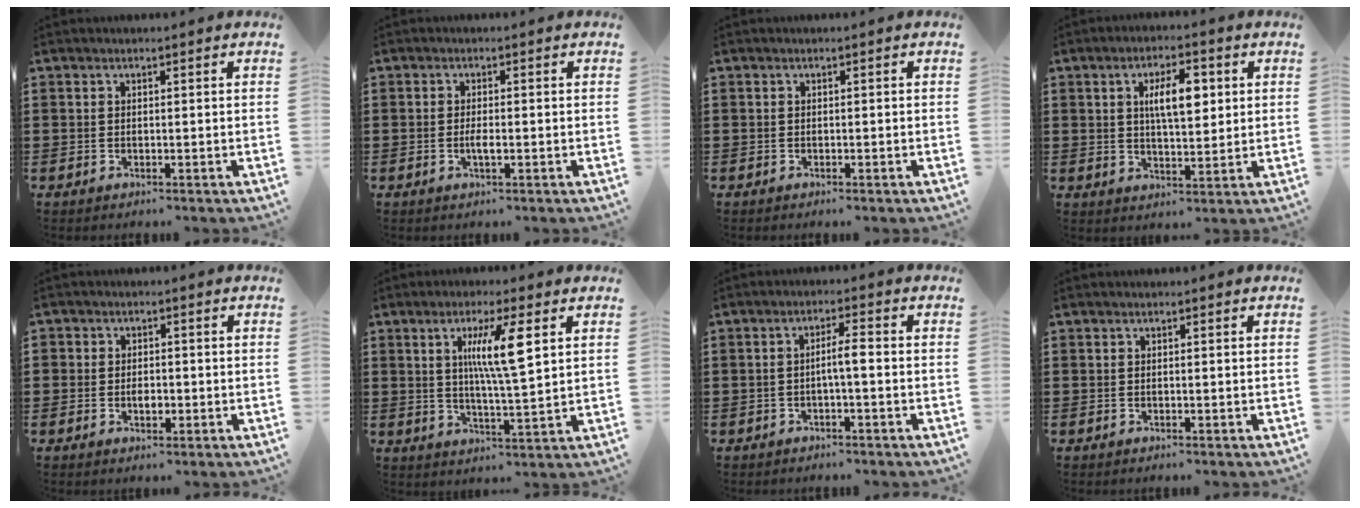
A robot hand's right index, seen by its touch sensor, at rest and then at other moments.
{"total": 1.9, "force": [-0.6, 0.4, 1.8], "torque": [-0.032, 0.000, -0.010]}
{"total": 0.0}
{"total": 6.7, "force": [1.7, 2.6, 6.0], "torque": [-0.114, 0.007, 0.026]}
{"total": 2.3, "force": [-0.6, 1.7, 1.3], "torque": [-0.027, 0.003, -0.012]}
{"total": 8.5, "force": [2.8, 1.2, 7.9], "torque": [-0.151, 0.000, 0.041]}
{"total": 3.1, "force": [-0.7, 0.4, 3.0], "torque": [-0.055, 0.002, -0.014]}
{"total": 0.0}